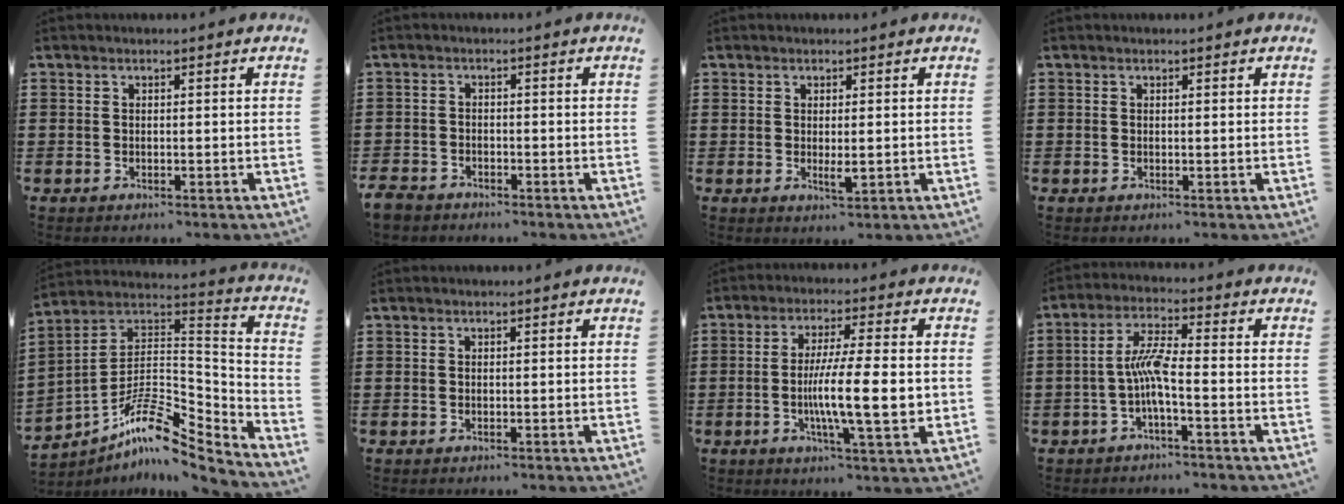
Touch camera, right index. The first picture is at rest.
{"total": 2.2, "force": [-2.1, 0.8, 0.3], "torque": [-0.018, -0.002, -0.047]}
{"total": 2.1, "force": [-0.1, 0.6, 2.0], "torque": [-0.035, -0.002, -0.001]}
{"total": 0.0}
{"total": 9.8, "force": [-6.5, 3.5, 6.3], "torque": [-0.119, -0.005, -0.128]}
{"total": 0.0}
{"total": 11.5, "force": [-1.3, 1.9, 11.3], "torque": [-0.196, -0.011, -0.024]}
{"total": 5.9, "force": [-1.5, 0.9, 5.7], "torque": [-0.117, 0.001, -0.034]}